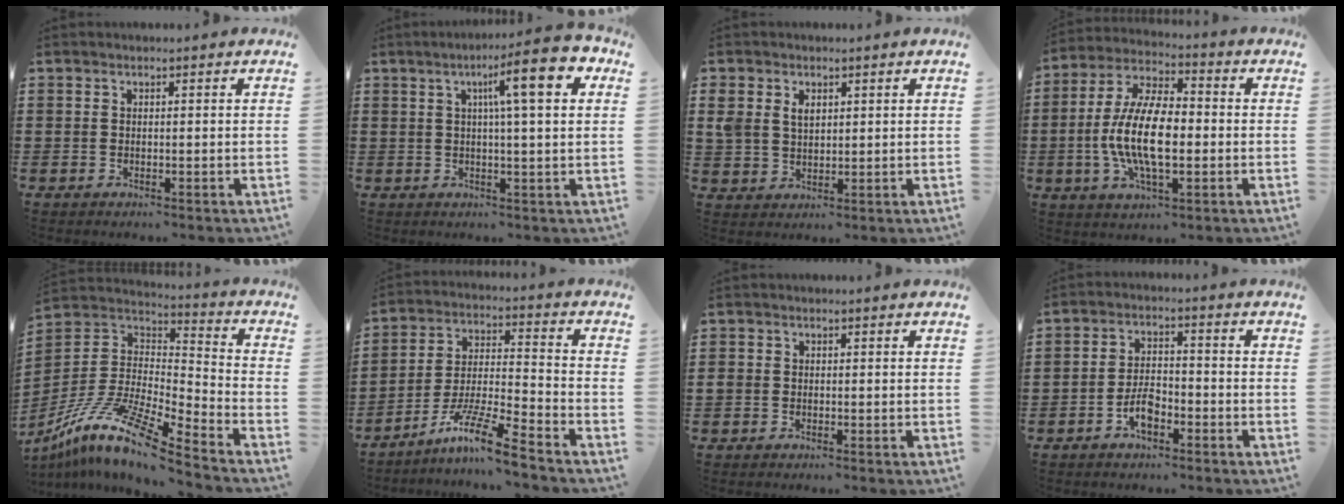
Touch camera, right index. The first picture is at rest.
{"total": 9.8, "force": [3.6, 0.7, 9.0], "torque": [-0.155, -0.005, 0.051]}
{"total": 3.7, "force": [1.4, 2.8, 1.9], "torque": [-0.047, 0.011, 0.026]}
{"total": 12.2, "force": [-2.0, 5.3, 10.8], "torque": [-0.237, -0.006, -0.040]}
{"total": 13.0, "force": [-9.8, 1.7, 8.4], "torque": [-0.185, 0.002, -0.197]}
{"total": 10.2, "force": [-8.2, 0.1, 6.1], "torque": [-0.127, 0.001, -0.165]}
{"total": 0.9, "force": [-0.3, 0.8, 0.3], "torque": [-0.007, 0.003, -0.008]}
{"total": 4.9, "force": [-2.5, 2.3, 3.5], "torque": [-0.080, 0.002, -0.051]}